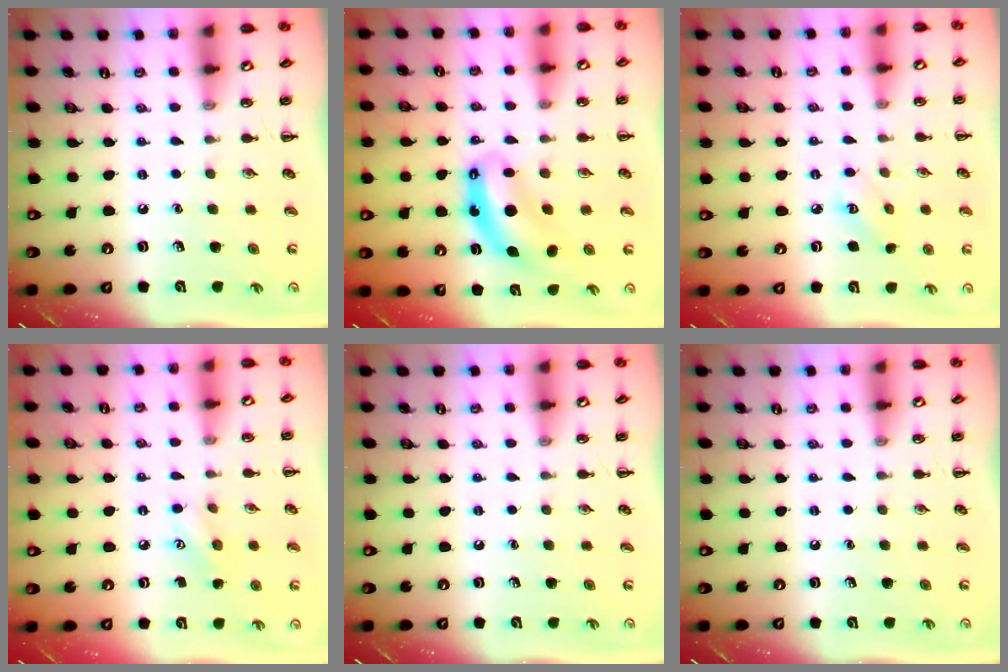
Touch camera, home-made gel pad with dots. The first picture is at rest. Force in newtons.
{"total": 7.2, "press": 7.2, "slide": 0.9}
{"total": 3.6, "press": 3.5, "slide": 1.1}
{"total": 6.6, "press": 6.5, "slide": 1.2}
{"total": 0.0}
{"total": 0.0}